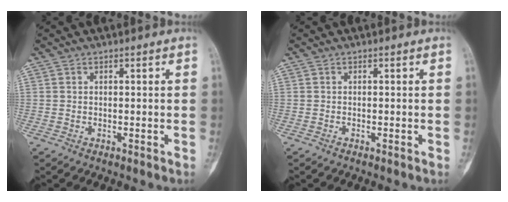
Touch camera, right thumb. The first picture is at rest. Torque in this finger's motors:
{"motor_torque": [0.23, -0.06, -0.24, 0.13, 0.00]}